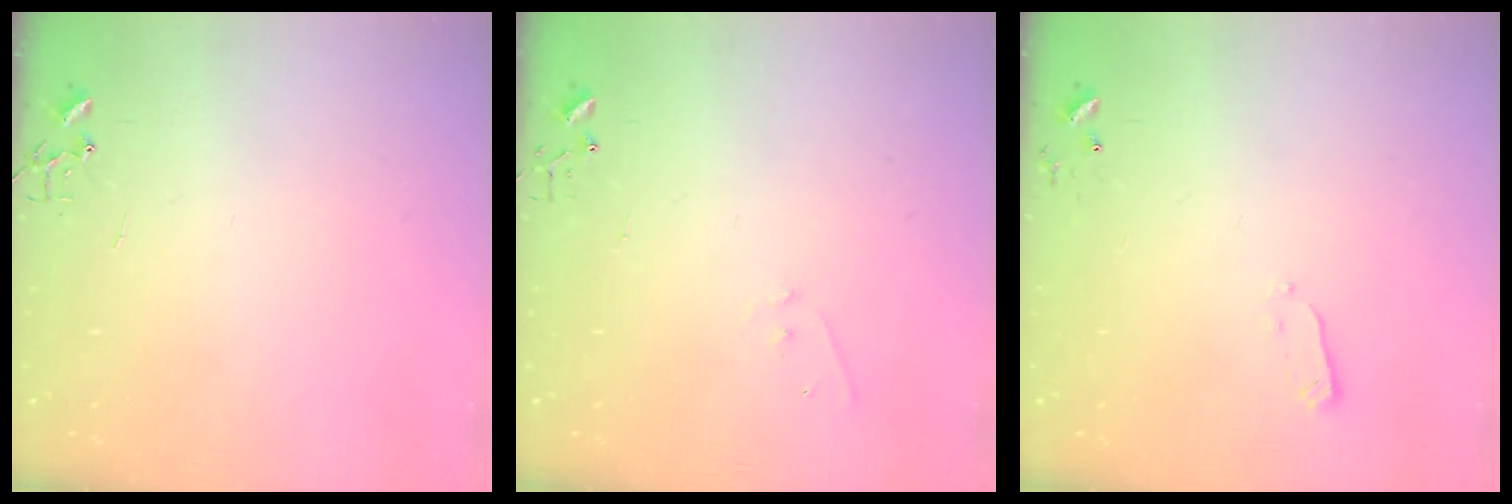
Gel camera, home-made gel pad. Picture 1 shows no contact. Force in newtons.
{"total": 4.0, "press": 4.0, "slide": 0.2}
{"total": 2.4, "press": 2.3, "slide": 0.4}